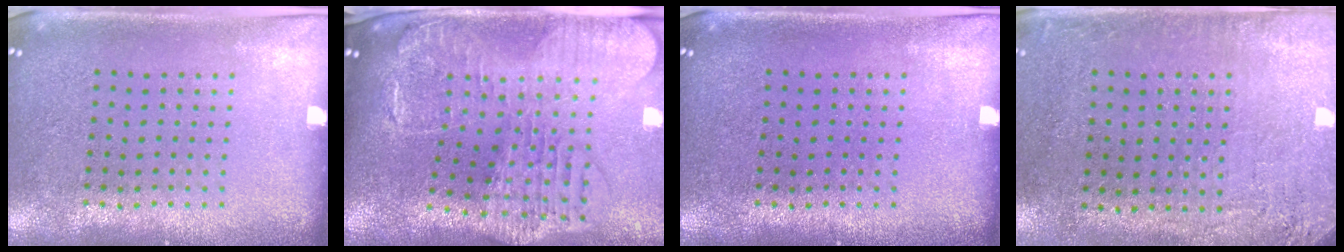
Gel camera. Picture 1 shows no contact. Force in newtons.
{"total": 2.9, "press": 2.4, "slide": 1.5}
{"total": 0.0}
{"total": 2.7, "press": 2.3, "slide": 1.4}